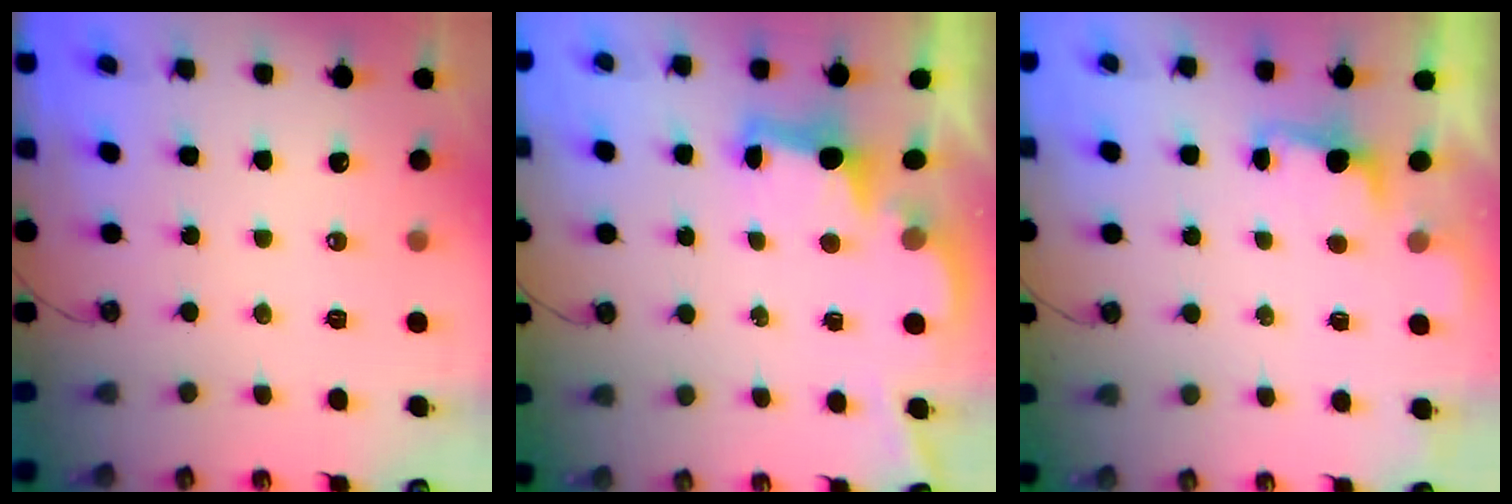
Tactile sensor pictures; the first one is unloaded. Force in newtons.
{"total": 2.7, "press": 2.6, "slide": 0.7}
{"total": 0.9, "press": 0.6, "slide": 0.8}